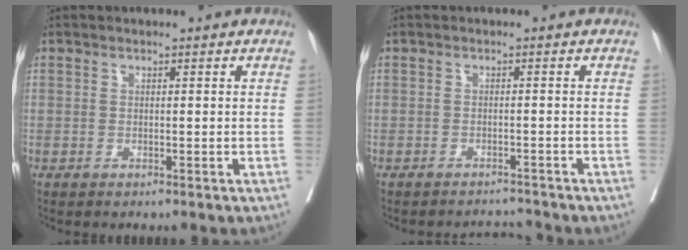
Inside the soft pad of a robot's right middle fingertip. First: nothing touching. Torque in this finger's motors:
{"motor_torque": [-0.58, -0.05, -0.08, -0.01]}